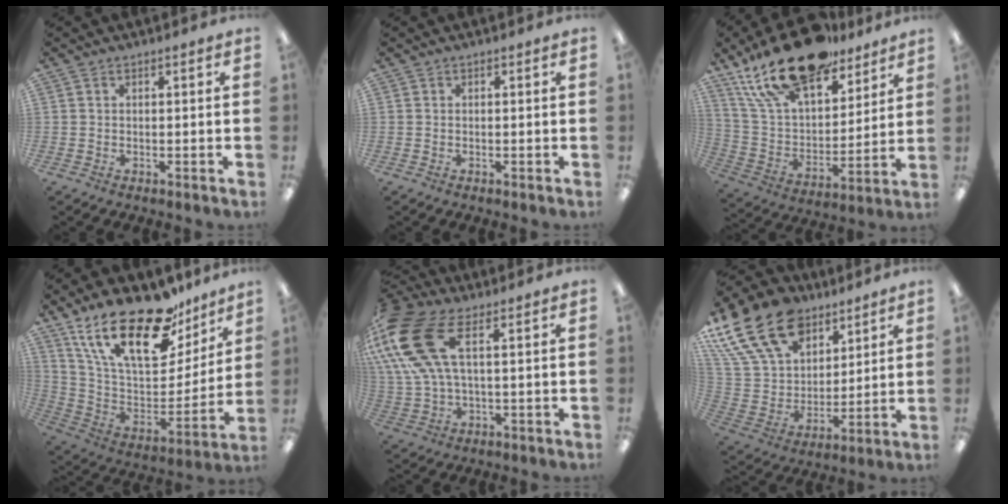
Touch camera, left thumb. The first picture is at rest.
{"total": 0.0}
{"total": 22.8, "force": [17.0, 9.6, 11.7], "torque": [-0.216, -0.092, 0.302]}
{"total": 25.1, "force": [17.4, 10.5, 14.8], "torque": [-0.265, -0.110, 0.305]}
{"total": 19.1, "force": [6.8, 8.5, 15.6], "torque": [-0.330, -0.011, 0.122]}
{"total": 23.4, "force": [13.9, 14.7, 11.7], "torque": [-0.238, -0.070, 0.260]}